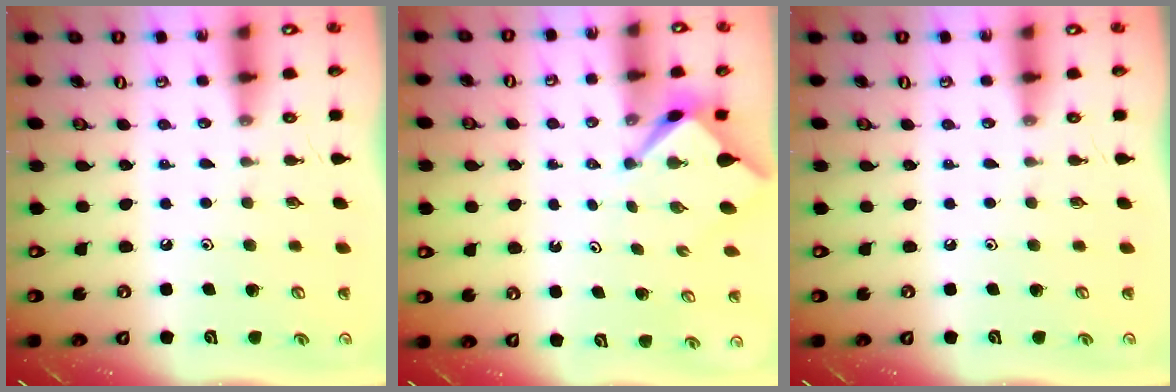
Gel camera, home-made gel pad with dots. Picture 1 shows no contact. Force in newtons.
{"total": 2.9, "press": 2.9, "slide": 0.4}
{"total": 0.0}